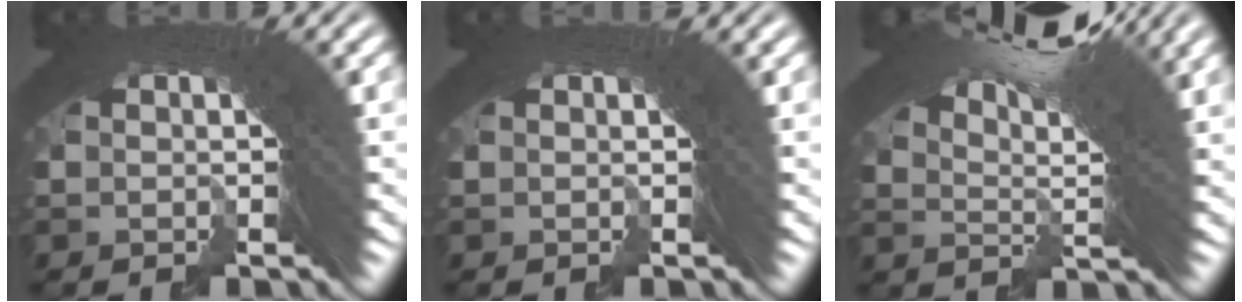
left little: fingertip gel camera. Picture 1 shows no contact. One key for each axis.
{"total": 0.7, "fx": 0.6, "fy": -0.3, "fz": 0.2, "tx": -0.003, "ty": 0.003, "tz": 0.010}
{"total": 8.8, "fx": 5.4, "fy": 1.4, "fz": 6.7, "tx": -0.092, "ty": 0.014, "tz": 0.083}